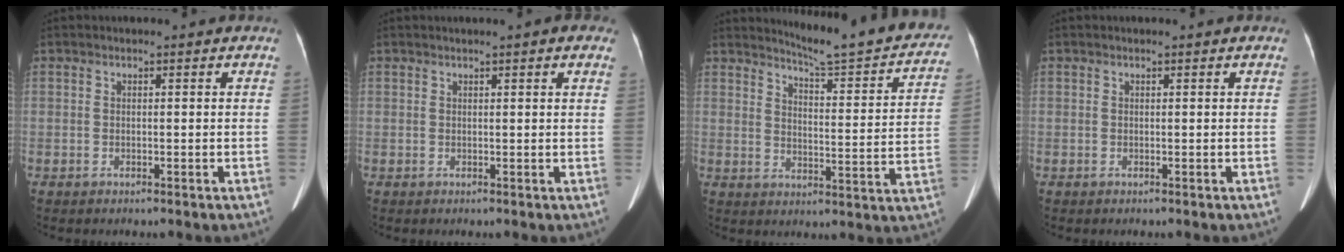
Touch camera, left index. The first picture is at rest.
{"total": 2.6, "force": [1.7, 0.3, 2.0], "torque": [-0.021, 0.017, 0.019]}
{"total": 18.7, "force": [17.1, 1.5, 7.4], "torque": [-0.094, -0.065, 0.205]}
{"total": 0.0}